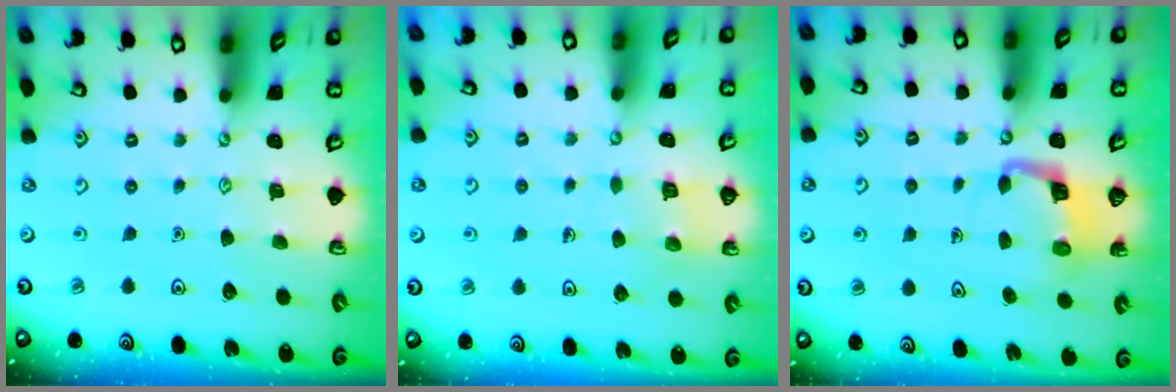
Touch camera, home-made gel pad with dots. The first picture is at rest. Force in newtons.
{"total": 3.0, "press": 3.0, "slide": 0.2}
{"total": 4.5, "press": 4.5, "slide": 0.1}